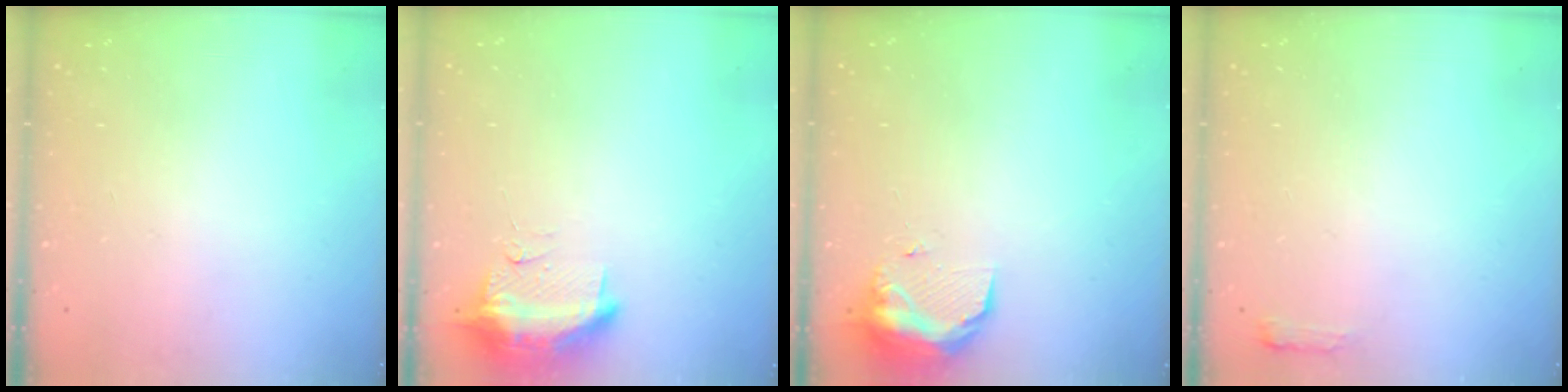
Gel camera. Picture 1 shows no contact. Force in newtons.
{"total": 11.3, "press": 10.3, "slide": 4.7}
{"total": 9.7, "press": 9.6, "slide": 0.9}
{"total": 2.7, "press": 2.6, "slide": 0.5}